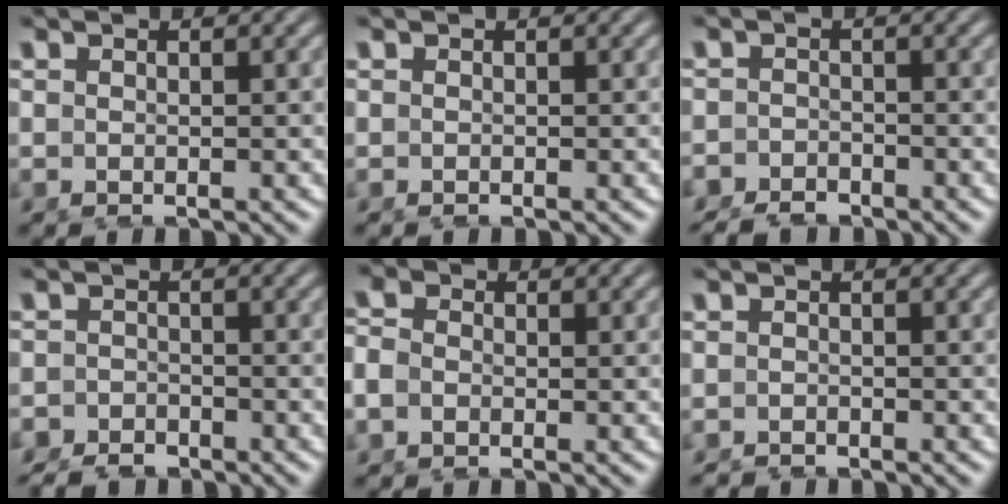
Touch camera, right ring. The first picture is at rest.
{"total": 0.0}
{"total": 2.7, "force": [-2.6, 0.7, -0.4], "torque": [0.008, -0.015, -0.042]}
{"total": 3.0, "force": [-2.8, 1.0, -0.4], "torque": [0.010, -0.015, -0.046]}
{"total": 2.3, "force": [-0.4, 2.1, 0.9], "torque": [-0.028, -0.009, -0.012]}
{"total": 1.5, "force": [-1.3, -0.3, -0.6], "torque": [0.007, -0.011, -0.021]}